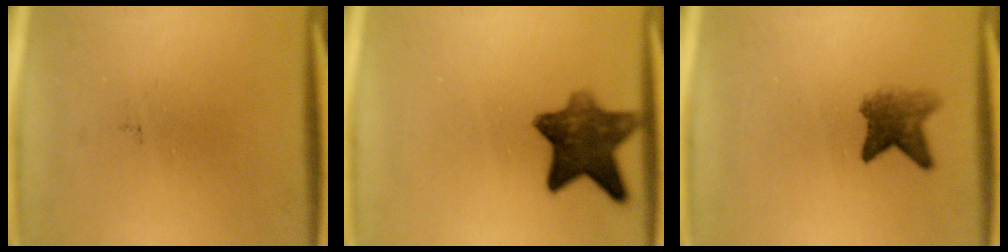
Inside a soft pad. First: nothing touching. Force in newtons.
{"total": 9.1}
{"total": 4.1}